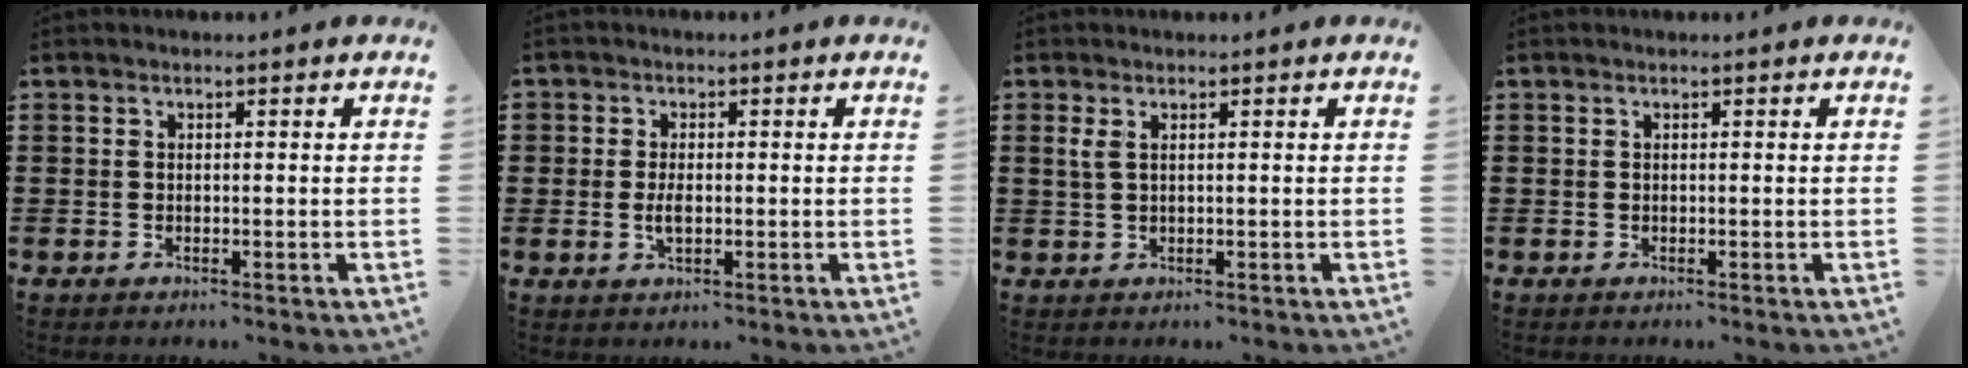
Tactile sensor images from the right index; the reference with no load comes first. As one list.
[{"total": 2.0, "force": [-0.3, 1.3, 1.5], "torque": [-0.029, -0.001, -0.004]}, {"total": 1.6, "force": [0.5, 0.5, 1.4], "torque": [-0.029, 0.004, 0.008]}, {"total": 0.0}]